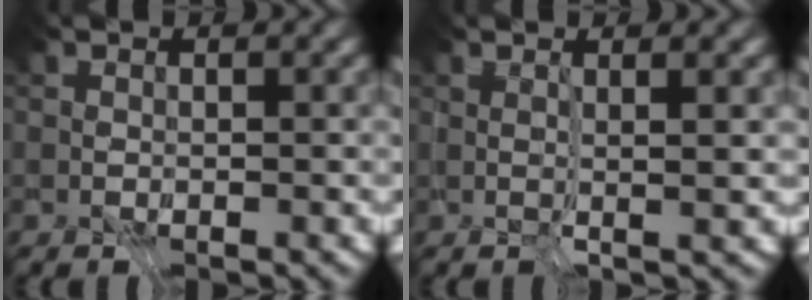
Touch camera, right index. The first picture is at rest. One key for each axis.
{"total": 1.9, "fx": 0.0, "fy": -1.9, "fz": 0.5, "tx": -0.005, "ty": -0.023, "tz": 0.022}